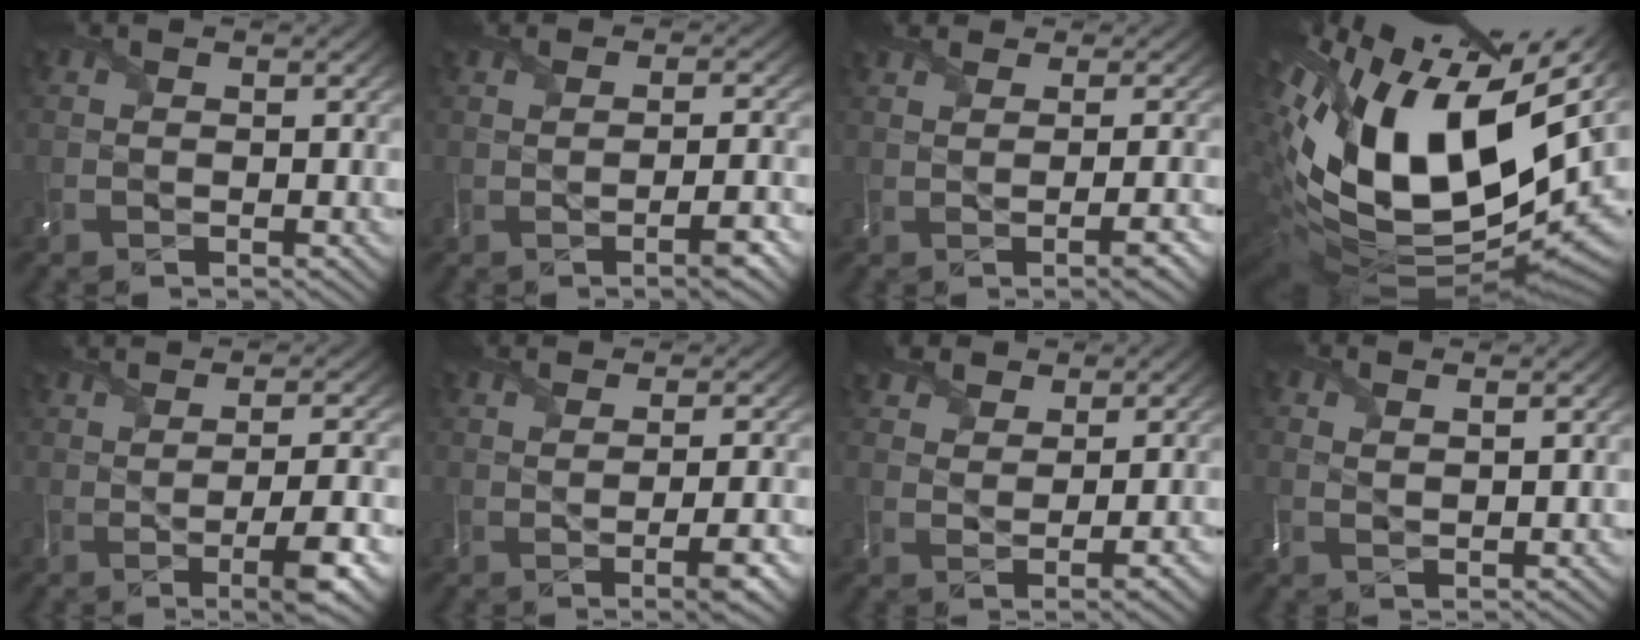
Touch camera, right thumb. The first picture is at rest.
{"total": 2.6, "force": [-1.5, 0.0, 2.1], "torque": [-0.027, 0.008, -0.030]}
{"total": 4.1, "force": [1.4, 1.4, 3.6], "torque": [-0.036, 0.024, 0.000]}
{"total": 20.6, "force": [0.8, 11.3, 17.2], "torque": [-0.332, -0.048, 0.021]}
{"total": 5.9, "force": [0.0, 0.6, 5.8], "torque": [-0.073, 0.019, -0.003]}
{"total": 4.8, "force": [1.5, 1.0, 4.4], "torque": [-0.047, 0.020, 0.005]}
{"total": 4.0, "force": [3.0, 1.6, 2.0], "torque": [-0.040, 0.007, 0.055]}
{"total": 2.3, "force": [1.8, 0.4, 1.4], "torque": [-0.009, -0.007, 0.024]}